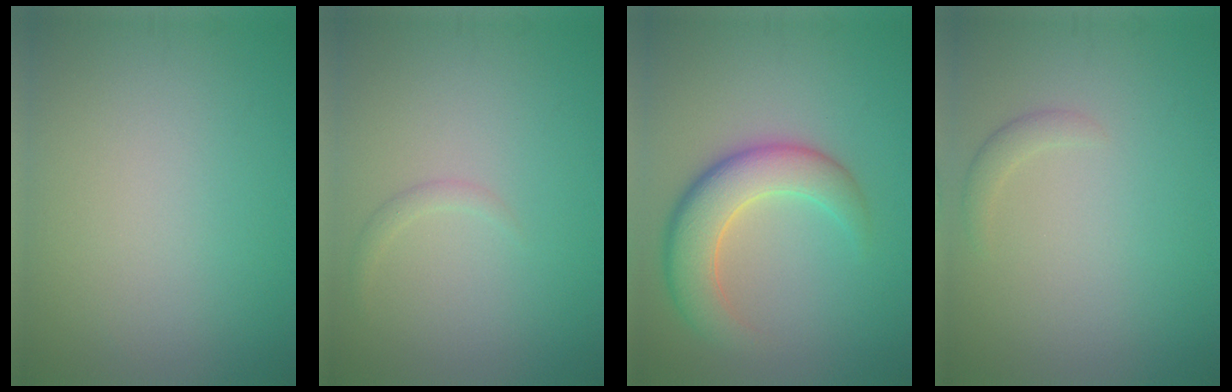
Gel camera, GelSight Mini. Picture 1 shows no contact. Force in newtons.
{"total": 1.0, "press": 1.0, "slide": 0.0}
{"total": 6.6, "press": 6.5, "slide": 0.5}
{"total": 1.1, "press": 1.1, "slide": 0.0}